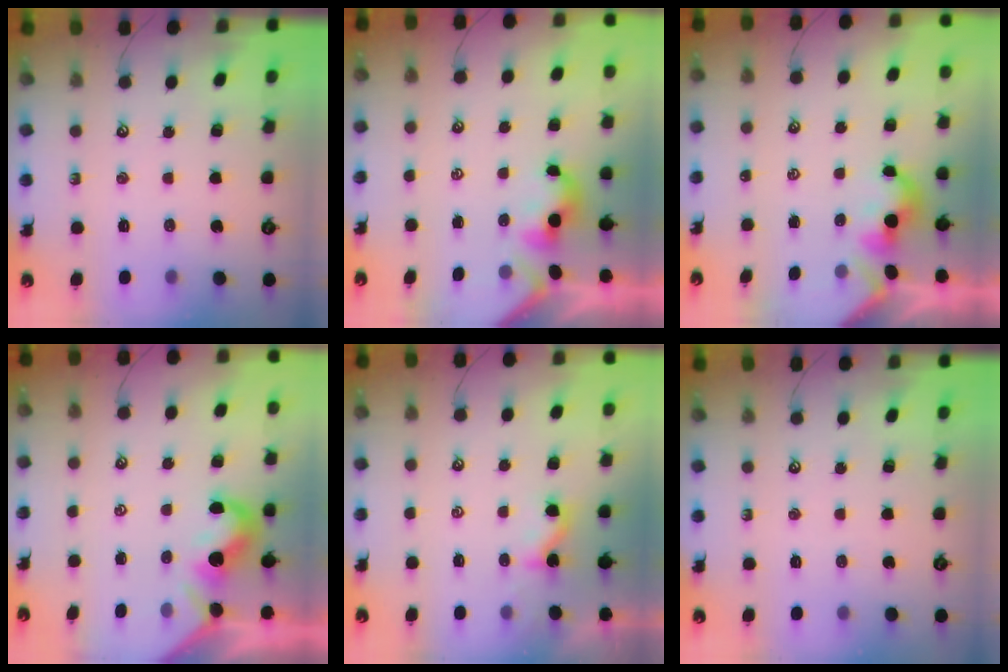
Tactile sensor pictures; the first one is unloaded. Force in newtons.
{"total": 0.6, "press": 0.6, "slide": 0.3}
{"total": 1.7, "press": 1.6, "slide": 0.2}
{"total": 1.5, "press": 1.3, "slide": 0.8}
{"total": 1.6, "press": 1.6, "slide": 0.2}
{"total": 0.0}